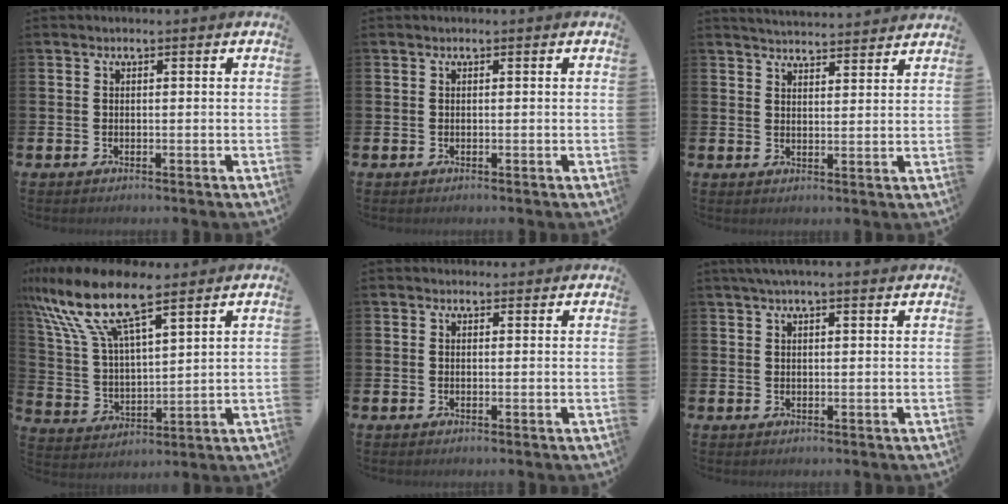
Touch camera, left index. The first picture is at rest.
{"total": 0.0}
{"total": 4.1, "force": [4.1, 0.1, 0.1], "torque": [-0.006, -0.029, 0.073]}
{"total": 11.7, "force": [9.2, 3.2, 6.5], "torque": [-0.164, -0.037, 0.162]}
{"total": 1.1, "force": [0.9, 0.5, 0.2], "torque": [0.015, -0.001, 0.012]}
{"total": 2.5, "force": [2.1, 0.2, 1.4], "torque": [-0.021, -0.004, 0.036]}